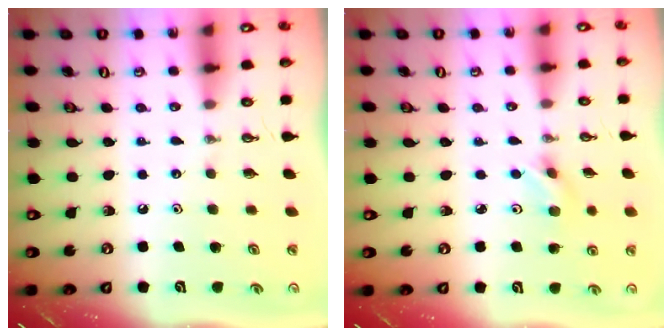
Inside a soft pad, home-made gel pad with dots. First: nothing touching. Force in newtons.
{"total": 3.5, "press": 3.4, "slide": 0.8}